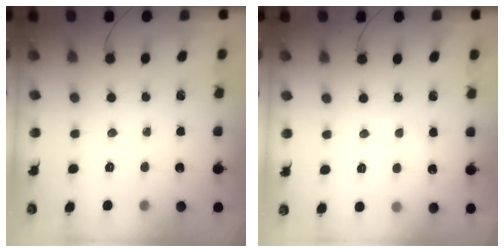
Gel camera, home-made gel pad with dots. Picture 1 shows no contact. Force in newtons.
{"total": 2.7, "press": 2.6, "slide": 0.5}